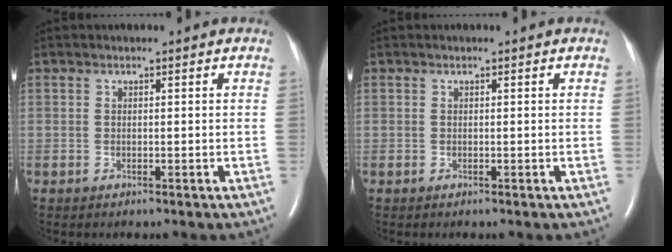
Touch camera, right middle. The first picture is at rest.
{"total": 0.0}